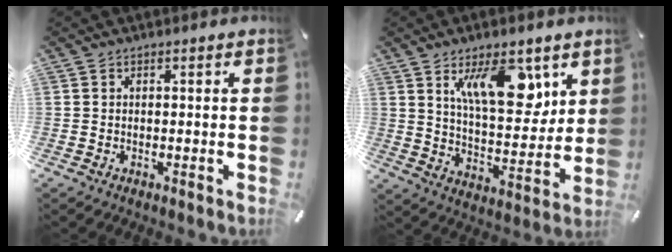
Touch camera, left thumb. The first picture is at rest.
{"total": 15.6, "force": [8.1, 7.4, 11.1], "torque": [-0.171, -0.032, 0.139]}